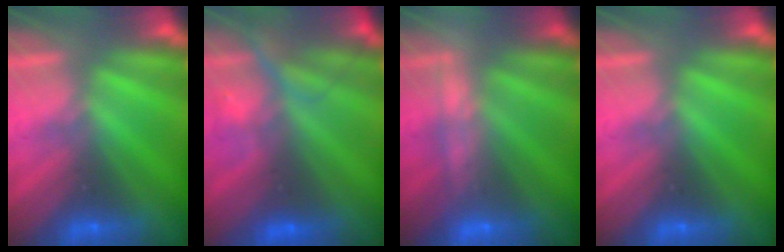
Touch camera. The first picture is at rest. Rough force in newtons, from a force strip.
{"total": 9.0}
{"total": 2.3}
{"total": 0.0}